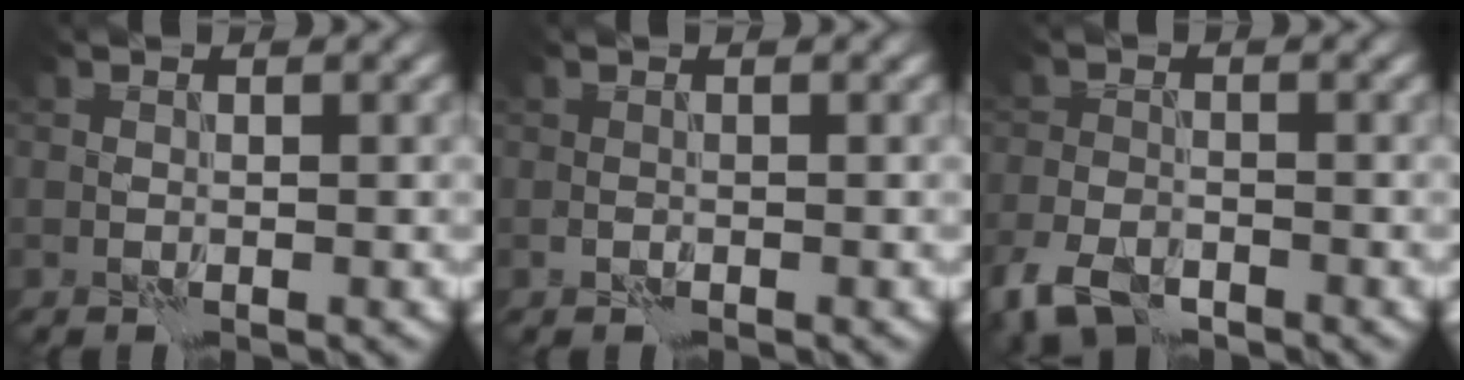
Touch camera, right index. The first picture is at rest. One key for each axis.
{"total": 0.0}
{"total": 4.3, "fx": -2.8, "fy": 2.3, "fz": 2.3, "tx": -0.051, "ty": -0.007, "tz": -0.062}